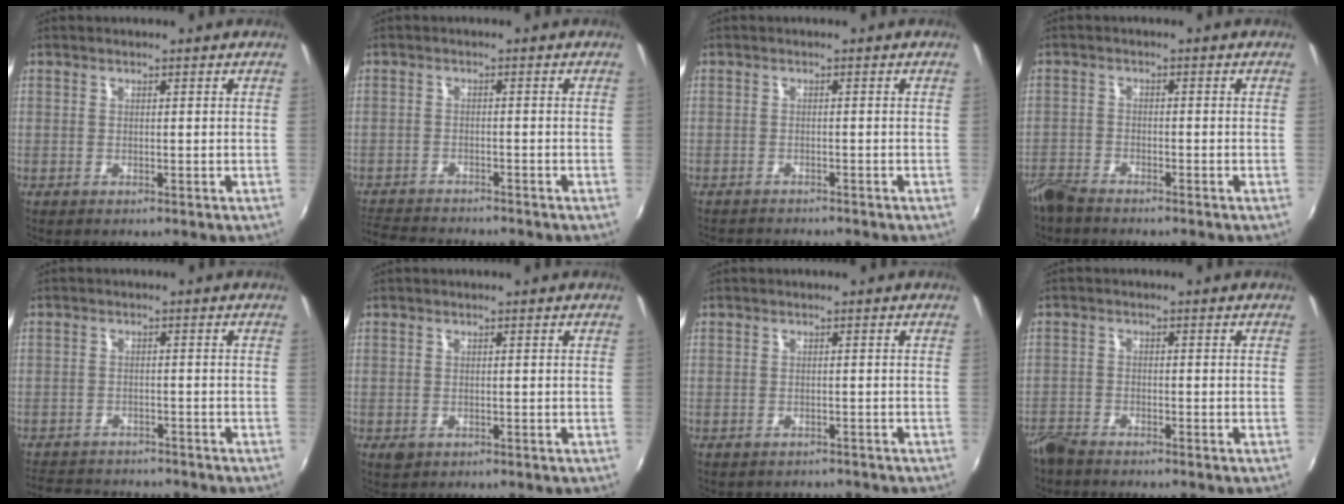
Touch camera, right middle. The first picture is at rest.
{"total": 8.4, "force": [-7.9, 1.7, 2.4], "torque": [-0.074, -0.010, -0.133]}
{"total": 4.3, "force": [-4.1, 0.8, 1.1], "torque": [-0.034, -0.013, -0.063]}
{"total": 5.5, "force": [-5.0, 1.6, 1.7], "torque": [-0.051, -0.016, -0.098]}
{"total": 9.1, "force": [-8.1, 3.4, 2.4], "torque": [-0.070, 0.005, -0.123]}
{"total": 1.4, "force": [-0.6, 1.1, 0.6], "torque": [-0.010, -0.004, -0.009]}
{"total": 2.8, "force": [-2.5, 1.1, 0.5], "torque": [-0.012, -0.012, -0.031]}
{"total": 4.6, "force": [-4.3, 1.2, 1.3], "torque": [-0.040, -0.016, -0.086]}